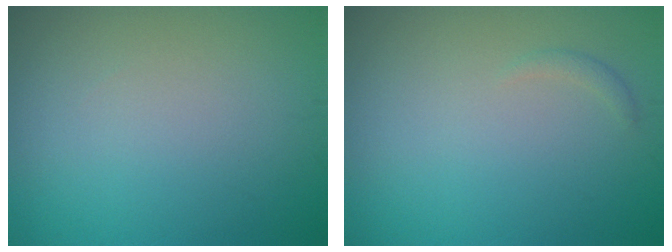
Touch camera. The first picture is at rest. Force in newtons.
{"total": 0.6, "press": 0.6, "slide": 0.0}